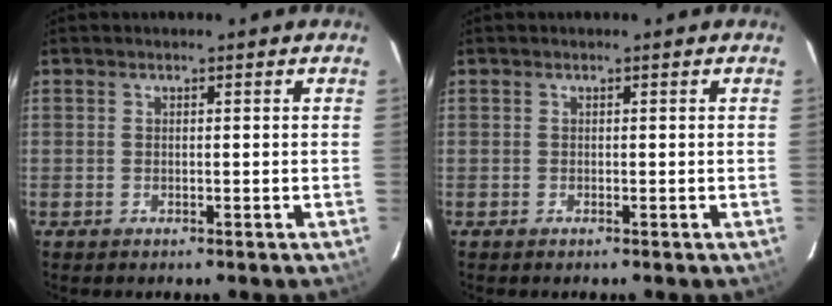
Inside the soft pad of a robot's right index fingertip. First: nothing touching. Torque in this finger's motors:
{"motor_torque": [0.04, -0.04, -0.03, 0.00]}